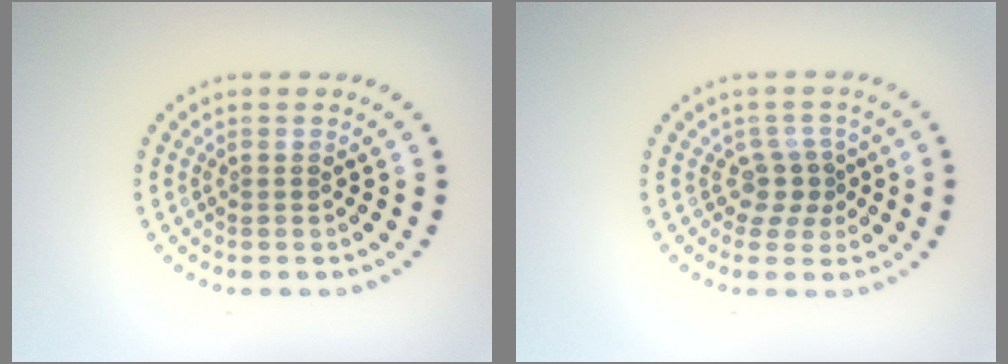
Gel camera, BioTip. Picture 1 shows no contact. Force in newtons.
{"total": 2.2, "press": 1.5, "slide": 1.6}